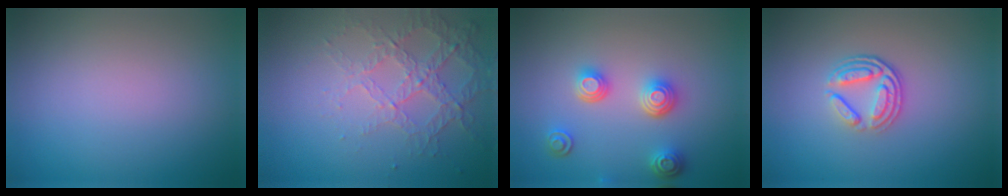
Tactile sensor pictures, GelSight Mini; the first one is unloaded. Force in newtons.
{"total": 4.3, "press": 2.9, "slide": 3.2}
{"total": 3.6, "press": 3.0, "slide": 2.0}
{"total": 3.6, "press": 2.6, "slide": 2.6}